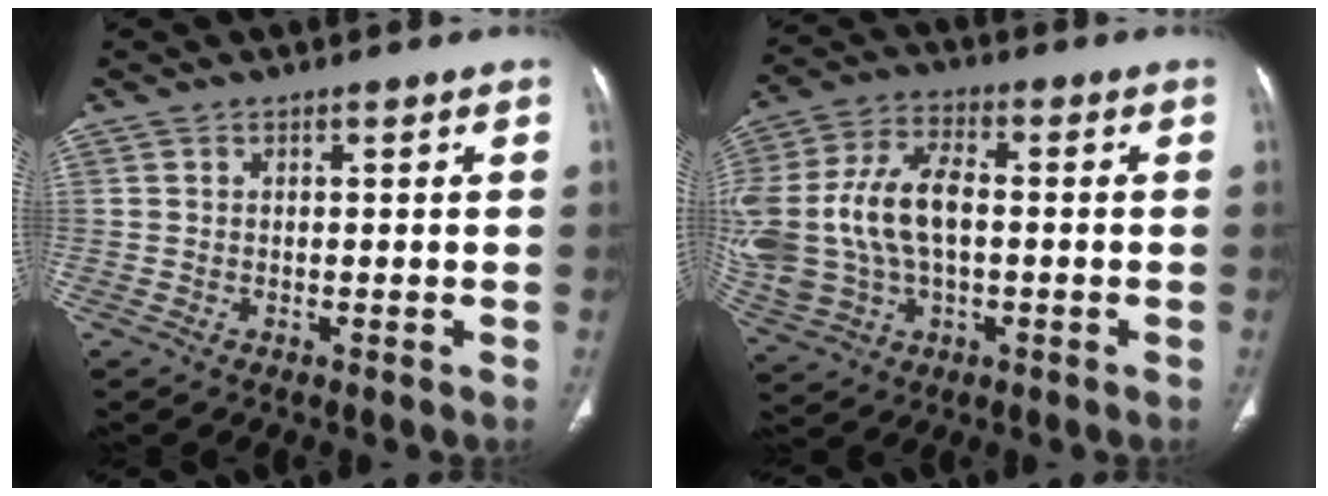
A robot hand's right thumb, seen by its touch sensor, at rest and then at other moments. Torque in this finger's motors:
{"motor_torque": [1.96, 1.96, 2.04, 0.11, 0.28]}